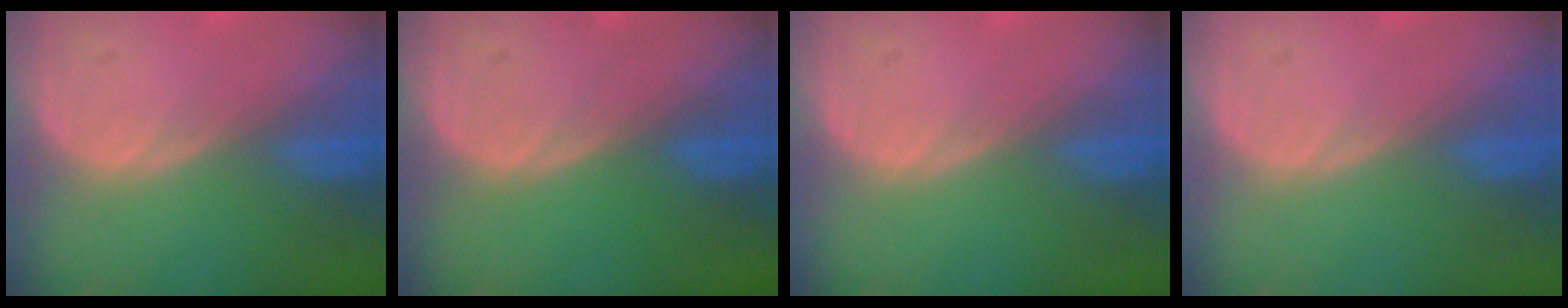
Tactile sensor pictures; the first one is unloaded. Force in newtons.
{"total": 0.0}
{"total": 0.0}
{"total": 0.0}